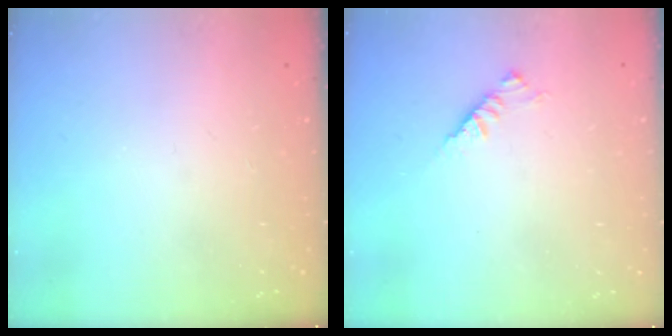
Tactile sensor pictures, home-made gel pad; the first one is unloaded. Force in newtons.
{"total": 2.9, "press": 2.8, "slide": 0.7}